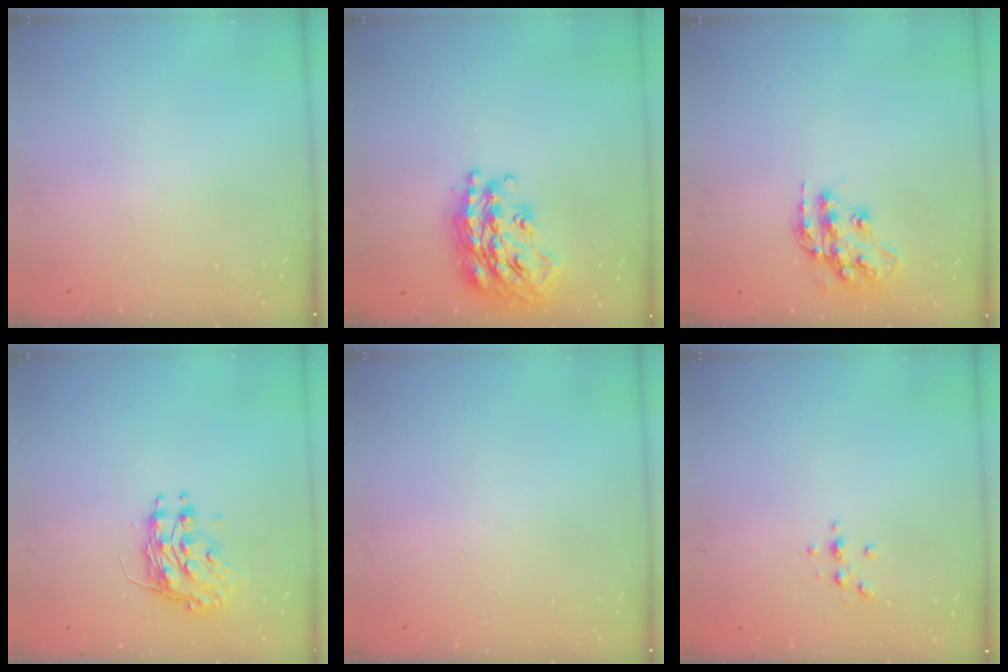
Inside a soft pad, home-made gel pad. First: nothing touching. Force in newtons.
{"total": 23.2, "press": 23.2, "slide": 1.8}
{"total": 14.2, "press": 14.2, "slide": 0.9}
{"total": 8.7, "press": 8.7, "slide": 0.5}
{"total": 0.0}
{"total": 2.4, "press": 2.4, "slide": 0.3}